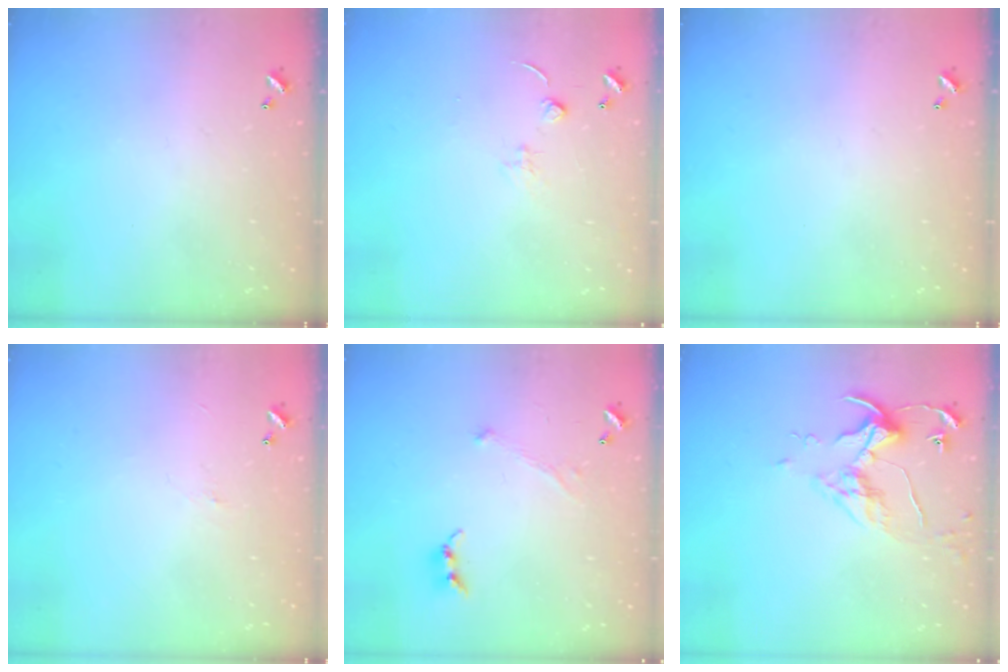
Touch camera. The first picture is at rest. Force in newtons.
{"total": 0.9, "press": 0.9, "slide": 0.3}
{"total": 0.0}
{"total": 1.8, "press": 1.7, "slide": 0.6}
{"total": 0.0}
{"total": 5.0, "press": 5.0, "slide": 0.7}